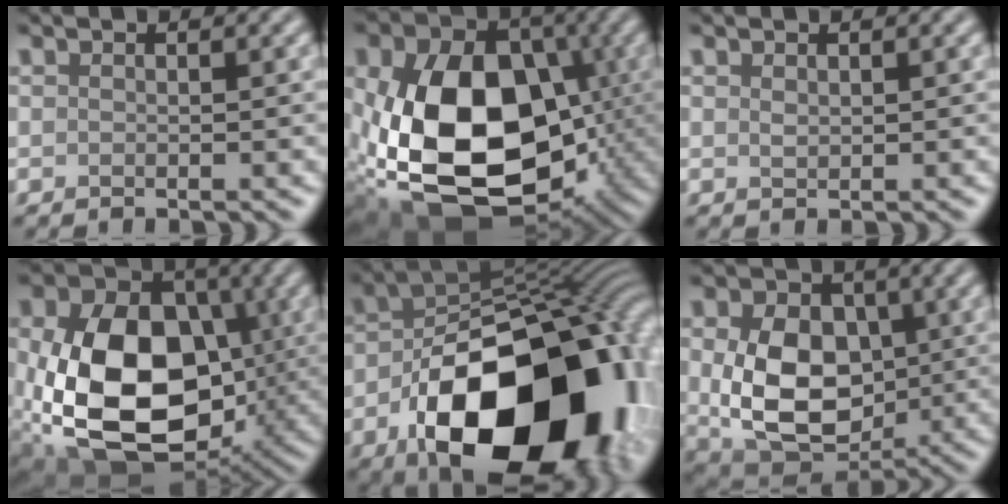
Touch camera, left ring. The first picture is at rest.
{"total": 16.7, "force": [-1.6, 11.7, 11.8], "torque": [-0.225, -0.033, -0.031]}
{"total": 0.7, "force": [0.4, 0.4, 0.4], "torque": [-0.012, -0.001, 0.009]}
{"total": 15.7, "force": [-1.4, 11.2, 10.9], "torque": [-0.208, -0.034, -0.022]}
{"total": 19.9, "force": [-7.4, 12.3, 13.8], "torque": [-0.218, -0.052, -0.100]}
{"total": 10.3, "force": [0.1, 7.4, 7.1], "torque": [-0.138, -0.020, 0.007]}